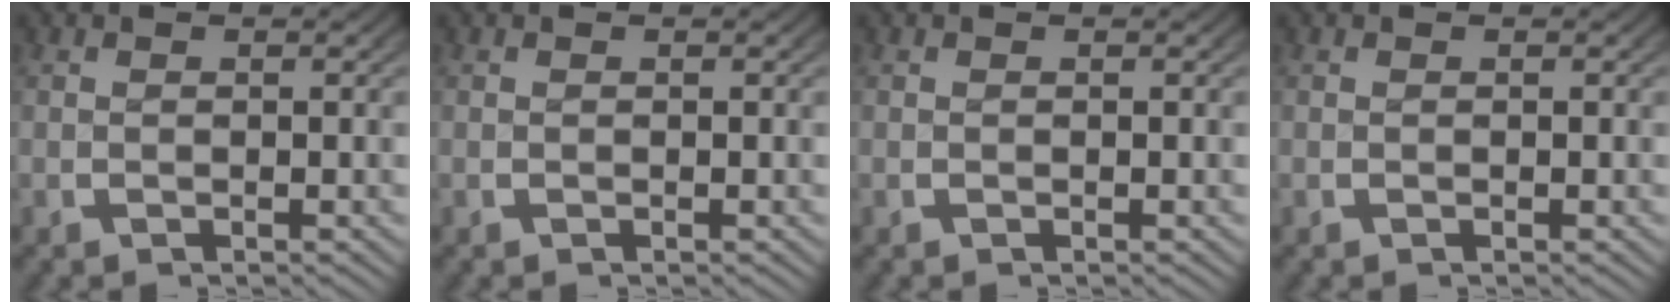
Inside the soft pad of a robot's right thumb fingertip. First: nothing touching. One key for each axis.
{"total": 0.0}
{"total": 0.0}
{"total": 0.0}